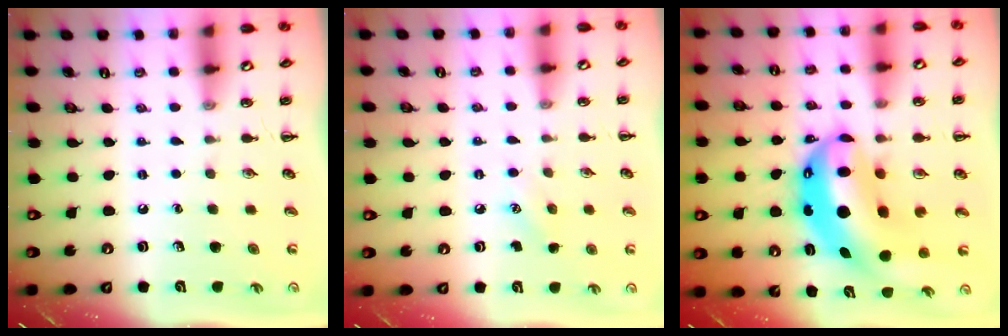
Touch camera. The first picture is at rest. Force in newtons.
{"total": 5.9, "press": 5.7, "slide": 1.5}
{"total": 14.4, "press": 14.0, "slide": 3.3}